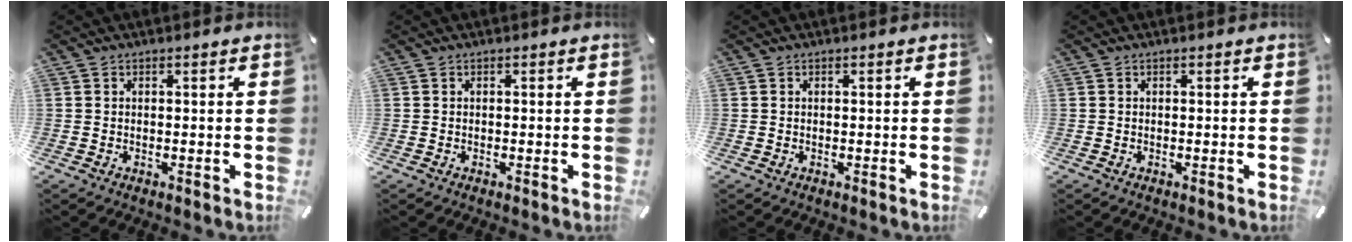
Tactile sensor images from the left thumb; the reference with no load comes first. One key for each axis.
{"total": 0.0}
{"total": 0.0}
{"total": 0.0}